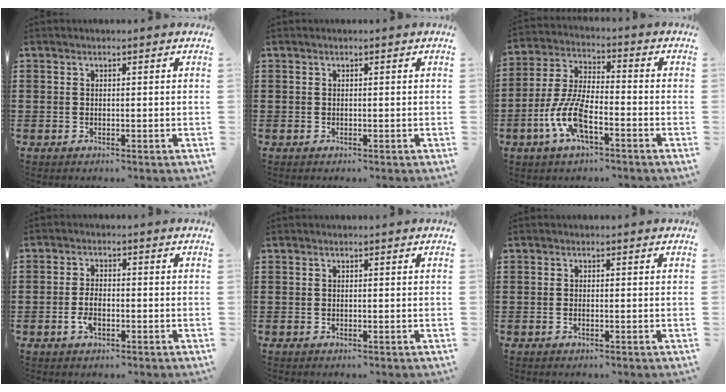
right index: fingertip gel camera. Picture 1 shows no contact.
{"total": 0.0}
{"total": 8.7, "force": [-3.9, 2.8, 7.3], "torque": [-0.182, -0.015, -0.078]}
{"total": 3.1, "force": [-1.1, 1.5, 2.6], "torque": [-0.062, -0.004, -0.022]}
{"total": 0.0}
{"total": 0.5, "force": [-0.2, -0.1, 0.4], "torque": [-0.010, -0.007, -0.002]}